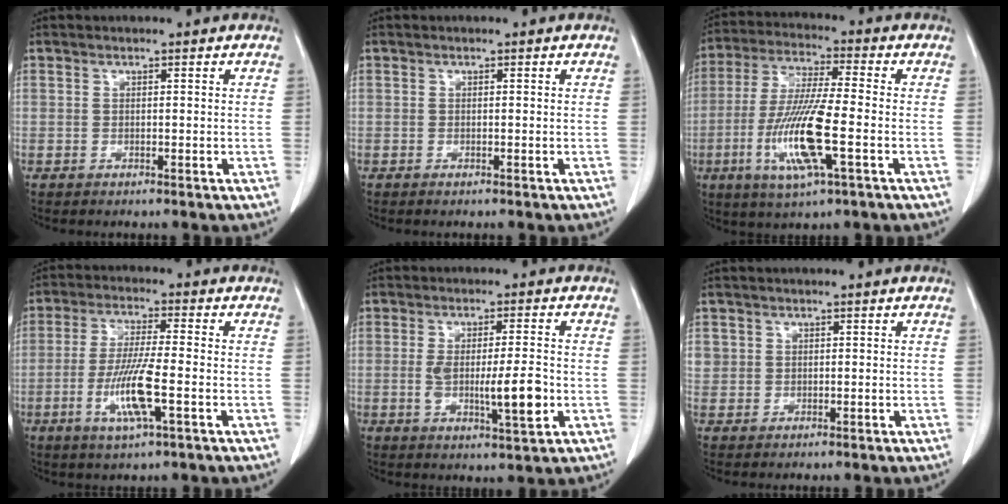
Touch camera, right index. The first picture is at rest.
{"total": 0.0}
{"total": 13.2, "force": [-3.7, 1.0, 12.6], "torque": [-0.257, -0.015, -0.071]}
{"total": 9.0, "force": [-2.7, 0.5, 8.6], "torque": [-0.170, -0.011, -0.052]}
{"total": 8.2, "force": [-1.3, 1.3, 8.0], "torque": [-0.135, -0.005, -0.016]}
{"total": 2.3, "force": [0.7, 2.1, 0.4], "torque": [0.006, 0.008, 0.017]}